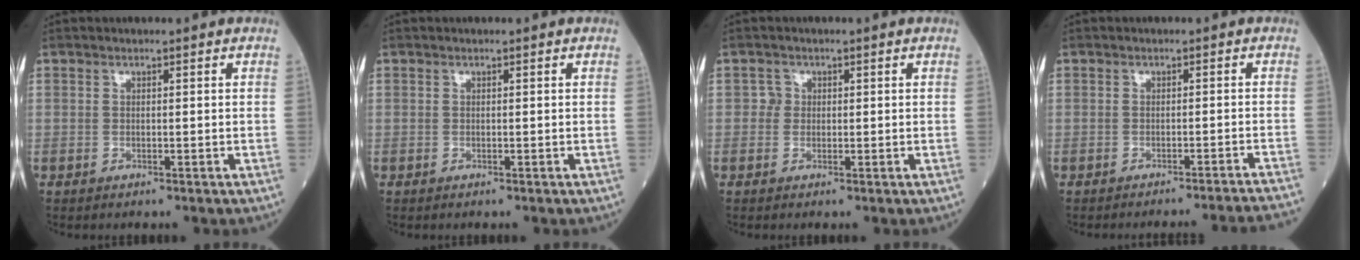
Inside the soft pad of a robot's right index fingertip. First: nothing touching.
{"total": 0.0}
{"total": 1.3, "force": [0.1, 1.3, 0.2], "torque": [0.003, 0.002, -0.001]}
{"total": 11.4, "force": [-11.0, -2.6, 1.9], "torque": [0.003, -0.024, -0.123]}